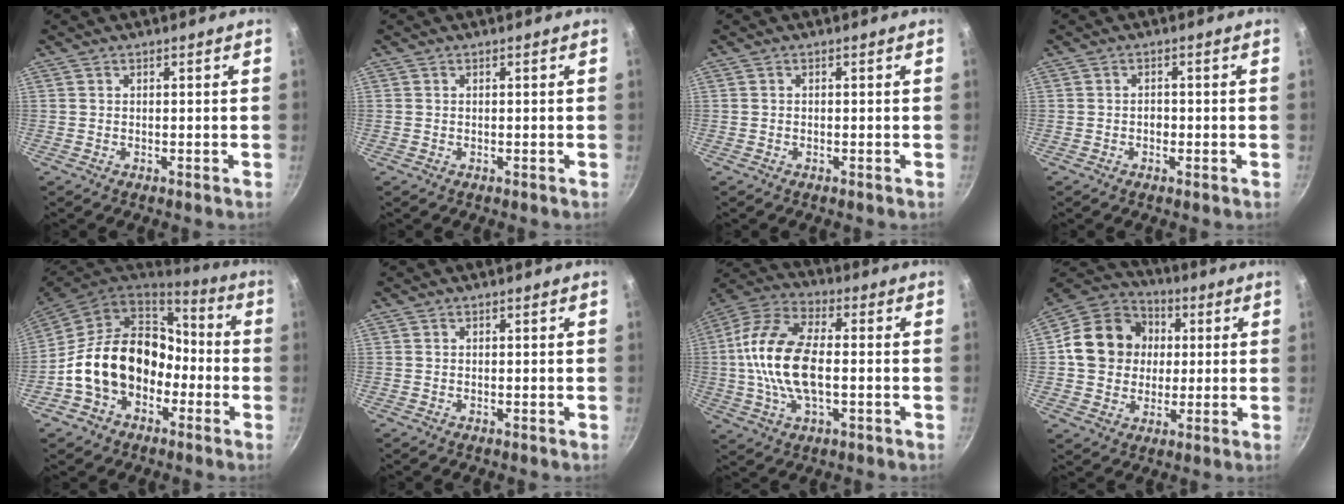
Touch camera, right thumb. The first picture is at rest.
{"total": 0.0}
{"total": 0.0}
{"total": 1.6, "force": [-0.5, 1.2, 1.0], "torque": [-0.013, 0.005, -0.009]}
{"total": 18.7, "force": [-4.1, 14.2, 11.5], "torque": [-0.164, 0.066, -0.070]}
{"total": 0.0}
{"total": 16.6, "force": [-0.9, 8.5, 14.3], "torque": [-0.275, 0.031, -0.032]}
{"total": 15.6, "force": [1.8, 13.6, 7.5], "torque": [-0.101, 0.023, 0.021]}